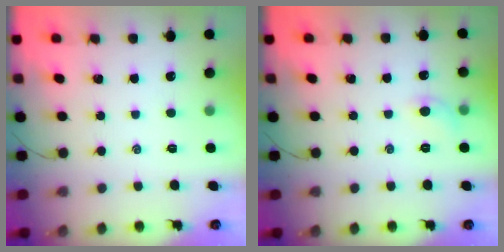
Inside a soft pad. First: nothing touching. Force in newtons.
{"total": 5.7, "press": 5.5, "slide": 1.5}